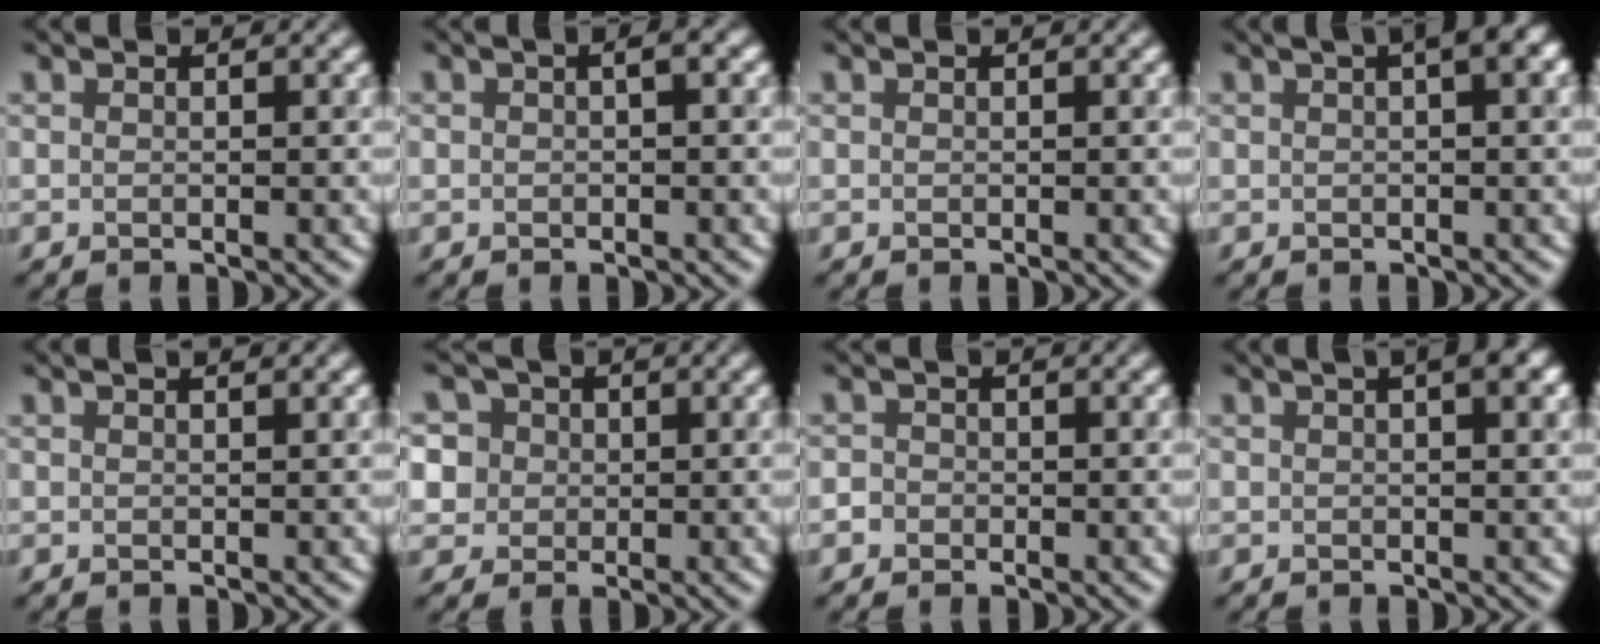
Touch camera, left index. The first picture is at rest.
{"total": 1.0, "force": [0.1, 0.4, 0.9], "torque": [-0.014, 0.006, 0.000]}
{"total": 0.0}
{"total": 3.5, "force": [1.3, 0.8, 3.1], "torque": [-0.036, 0.016, 0.014]}
{"total": 1.2, "force": [0.8, 0.3, 0.9], "torque": [-0.002, -0.001, 0.003]}
{"total": 6.4, "force": [1.9, 5.8, 1.9], "torque": [-0.034, 0.037, 0.006]}
{"total": 1.1, "force": [-0.7, 0.9, -0.1], "torque": [0.013, 0.004, -0.012]}
{"total": 2.9, "force": [1.3, 0.8, 2.5], "torque": [-0.027, 0.012, 0.009]}